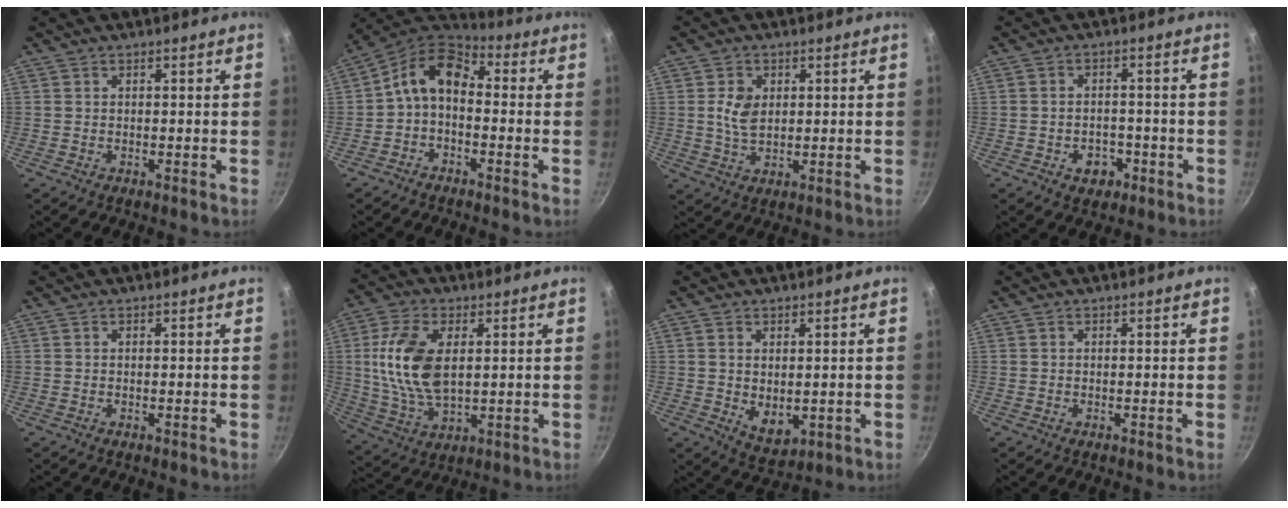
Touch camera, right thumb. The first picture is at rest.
{"total": 9.3, "force": [-0.9, 6.1, 7.0], "torque": [-0.118, 0.044, -0.036]}
{"total": 5.7, "force": [1.0, 3.9, 4.0], "torque": [-0.067, -0.007, 0.021]}
{"total": 5.0, "force": [-2.2, 3.7, 2.6], "torque": [-0.023, 0.018, -0.025]}
{"total": 0.0}
{"total": 14.3, "force": [2.3, 8.0, 11.6], "torque": [-0.221, -0.005, 0.046]}
{"total": 5.7, "force": [0.4, 3.7, 4.3], "torque": [-0.065, -0.018, 0.017]}
{"total": 0.0}